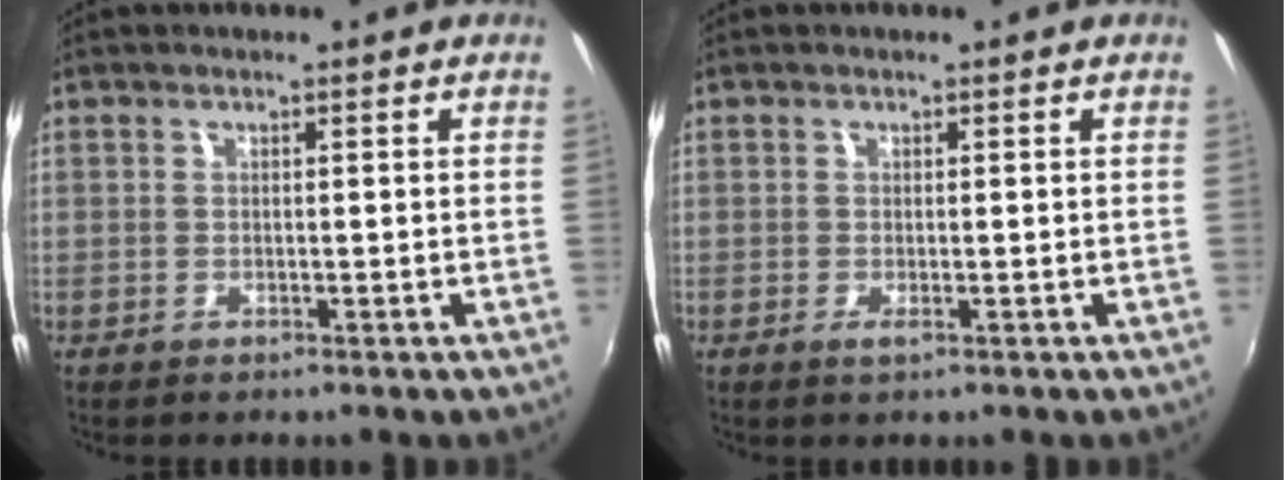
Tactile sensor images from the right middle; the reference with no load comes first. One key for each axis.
{"total": 0.9, "fx": -0.2, "fy": -0.1, "fz": 0.9, "tx": -0.015, "ty": -0.002, "tz": -0.003}